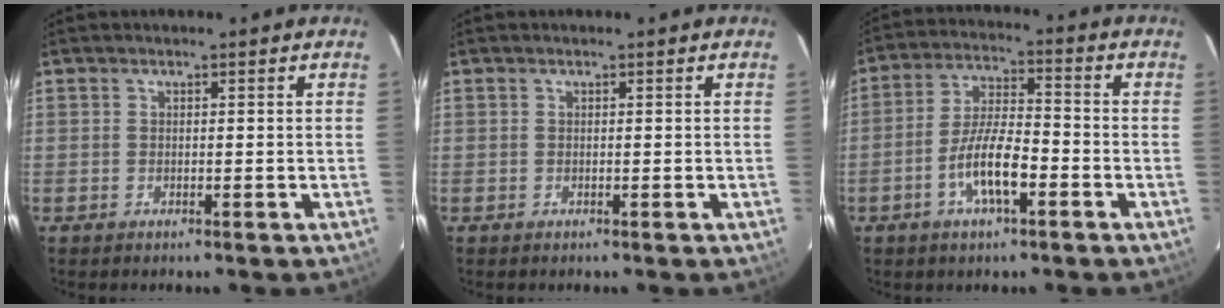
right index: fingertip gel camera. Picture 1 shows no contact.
{"total": 0.0}
{"total": 9.2, "force": [-4.0, 2.5, 7.9], "torque": [-0.160, 0.001, -0.071]}